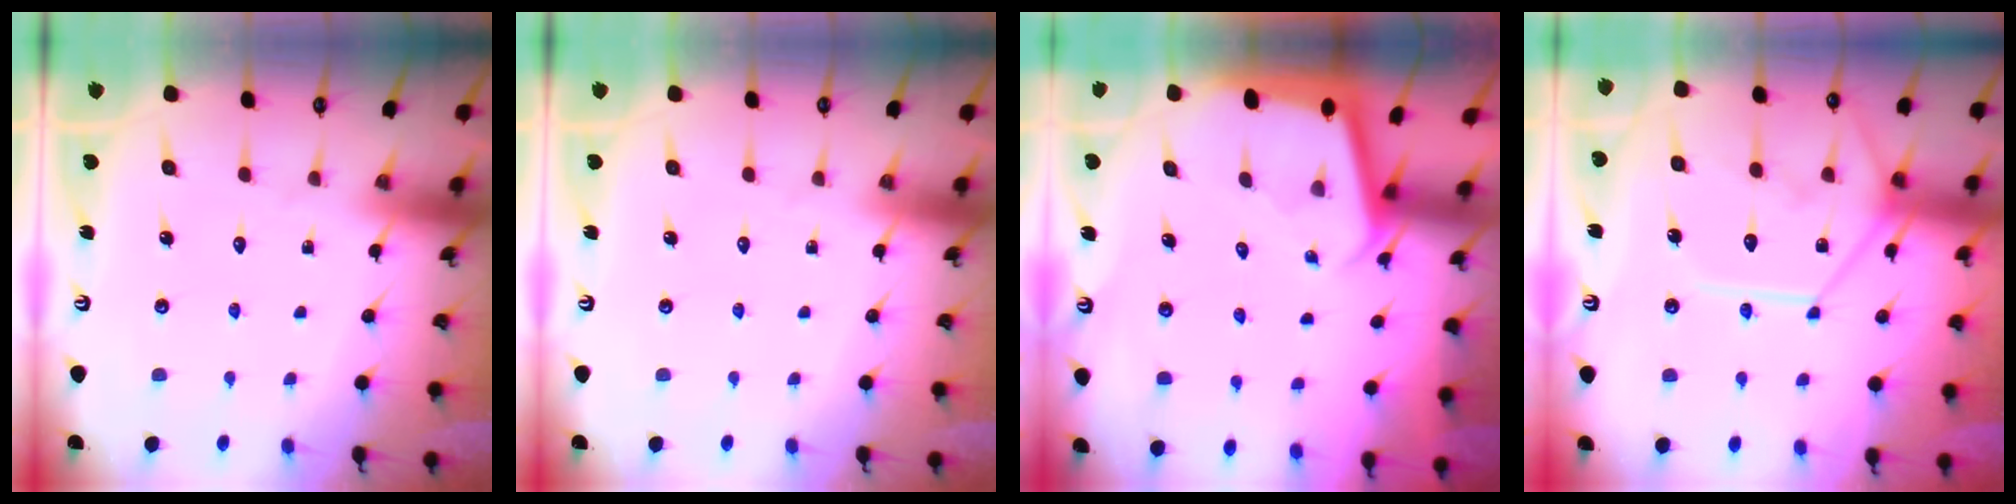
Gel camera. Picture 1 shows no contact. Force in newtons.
{"total": 0.0}
{"total": 1.8, "press": 1.8, "slide": 0.1}
{"total": 13.4, "press": 13.3, "slide": 1.4}